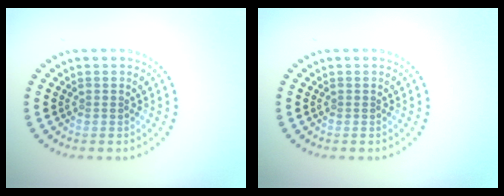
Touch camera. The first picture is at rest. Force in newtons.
{"total": 0.0}